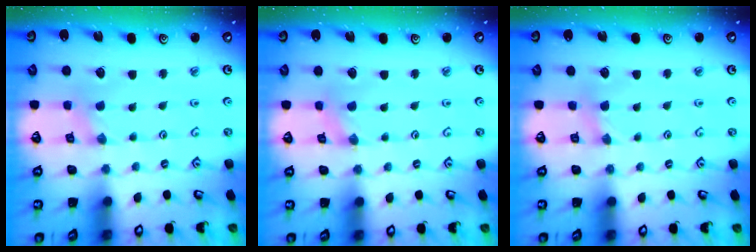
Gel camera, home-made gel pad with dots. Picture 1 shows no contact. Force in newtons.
{"total": 0.0}
{"total": 1.9, "press": 1.8, "slide": 0.4}